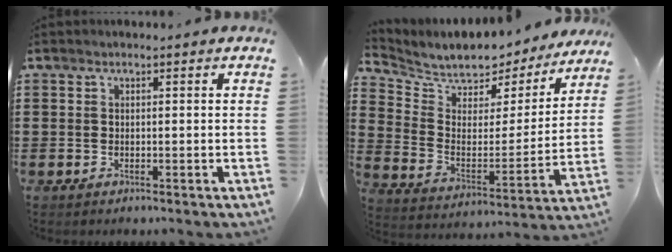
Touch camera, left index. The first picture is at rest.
{"total": 6.1, "force": [5.9, 1.6, 0.0], "torque": [-0.036, -0.057, 0.097]}